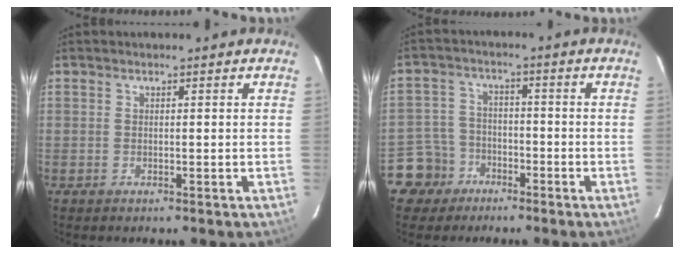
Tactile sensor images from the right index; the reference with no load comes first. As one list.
[{"total": 6.8, "force": [-4.2, 5.3, 0.3], "torque": [-0.027, 0.027, -0.077]}]